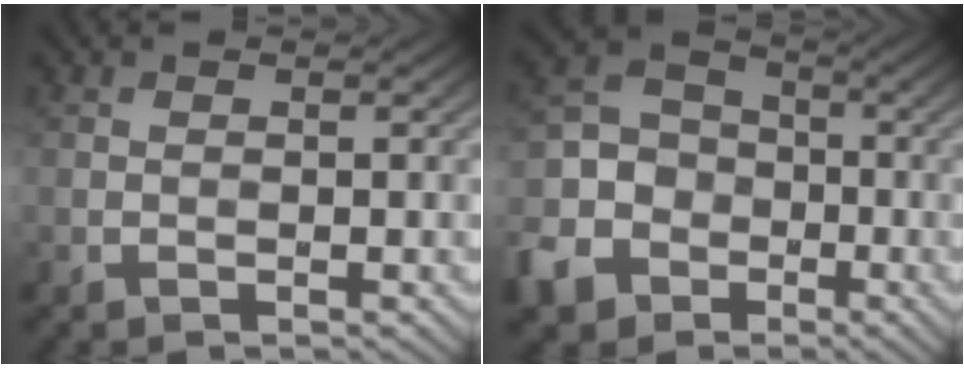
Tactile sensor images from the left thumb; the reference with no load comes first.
{"total": 10.6, "force": [-5.2, 8.2, 4.2], "torque": [-0.130, -0.032, -0.114]}